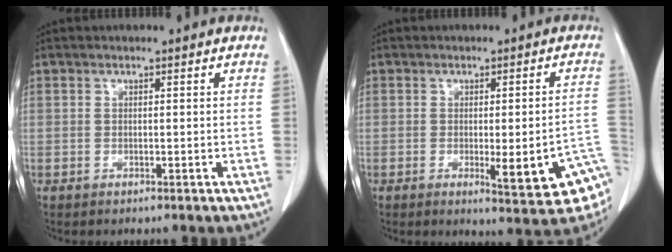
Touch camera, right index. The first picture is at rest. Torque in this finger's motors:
{"motor_torque": [0.90, -0.64, 0.23, 0.06]}